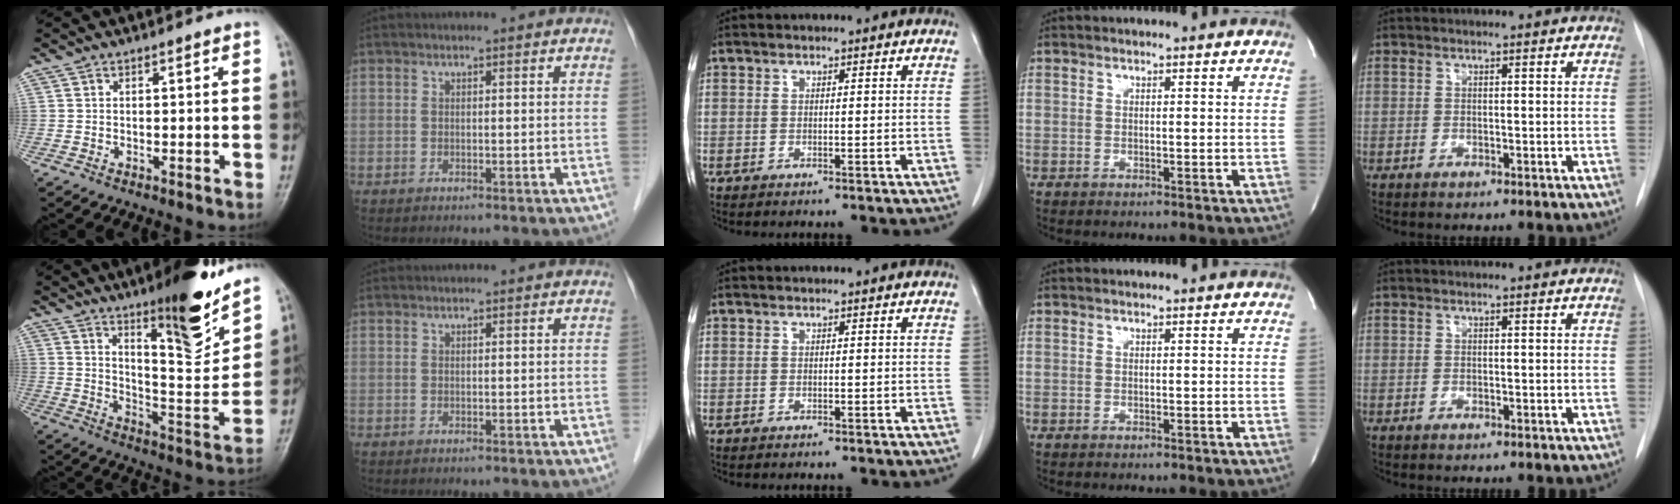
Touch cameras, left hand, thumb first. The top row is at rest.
{"thumb": {"total": 16.1, "force": [11.1, 3.4, 11.2], "torque": [-0.135, -0.082, 0.179]}}